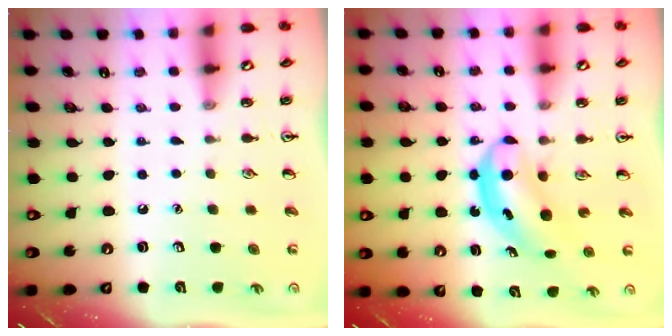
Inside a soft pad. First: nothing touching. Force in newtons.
{"total": 5.9, "press": 5.8, "slide": 1.2}